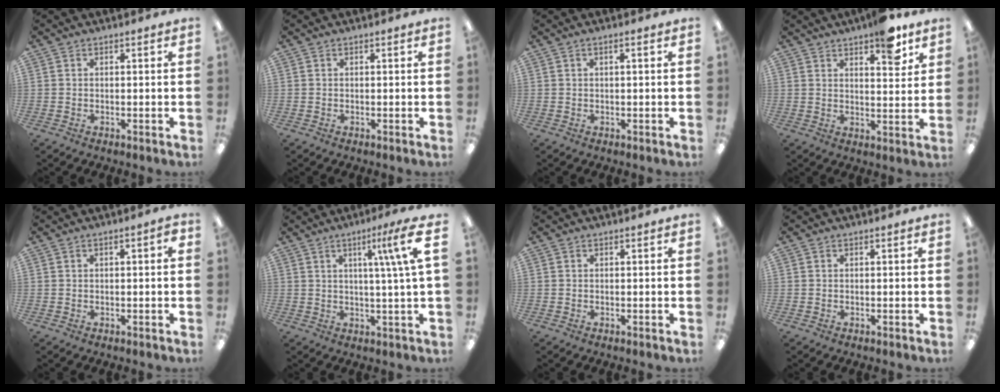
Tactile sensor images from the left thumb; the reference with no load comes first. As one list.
[{"total": 0.0}, {"total": 1.4, "force": [0.4, 0.2, 1.4], "torque": [-0.025, 0.001, 0.006]}, {"total": 8.4, "force": [5.8, 2.9, 5.3], "torque": [-0.053, -0.035, 0.092]}, {"total": 2.1, "force": [0.5, 0.5, 2.0], "torque": [-0.037, 0.003, 0.008]}, {"total": 10.9, "force": [4.2, 0.5, 10.0], "torque": [-0.158, -0.009, 0.058]}, {"total": 0.0}, {"total": 0.0}]